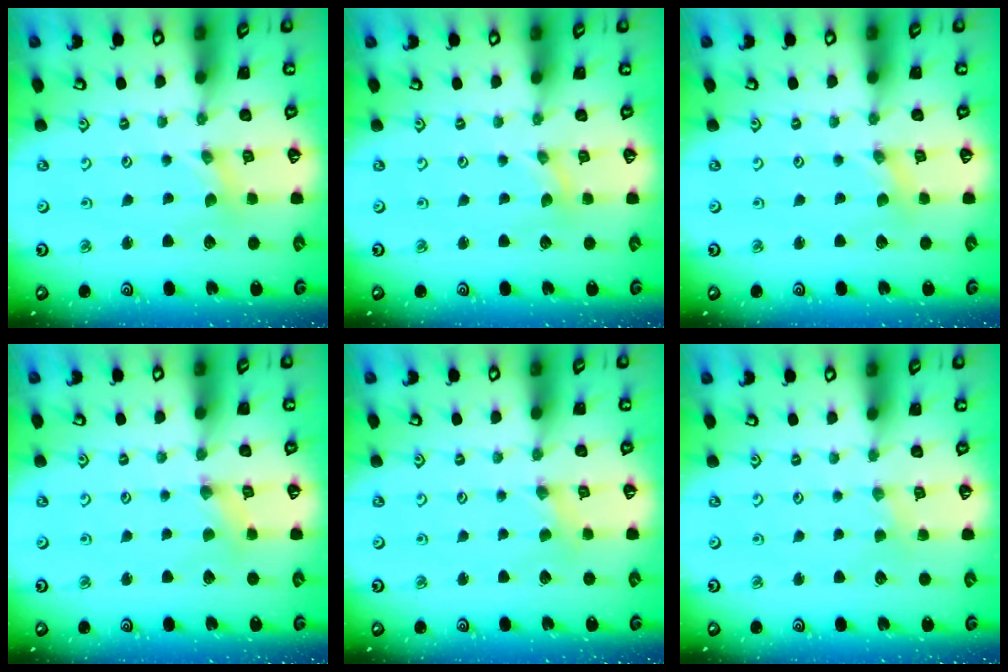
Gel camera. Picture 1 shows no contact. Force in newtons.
{"total": 0.0}
{"total": 0.0}
{"total": 1.2, "press": 1.1, "slide": 0.3}
{"total": 1.4, "press": 1.4, "slide": 0.3}
{"total": 1.3, "press": 1.2, "slide": 0.3}